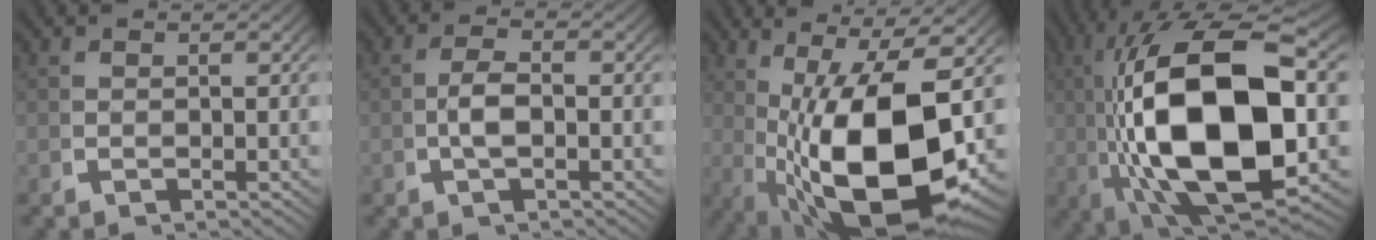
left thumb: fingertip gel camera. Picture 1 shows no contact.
{"total": 2.6, "force": [-0.2, 1.2, 2.2], "torque": [-0.056, -0.006, -0.004]}
{"total": 18.5, "force": [-0.6, 10.0, 15.5], "torque": [-0.278, -0.055, 0.027]}
{"total": 23.4, "force": [-1.0, 11.9, 20.1], "torque": [-0.400, -0.058, 0.019]}